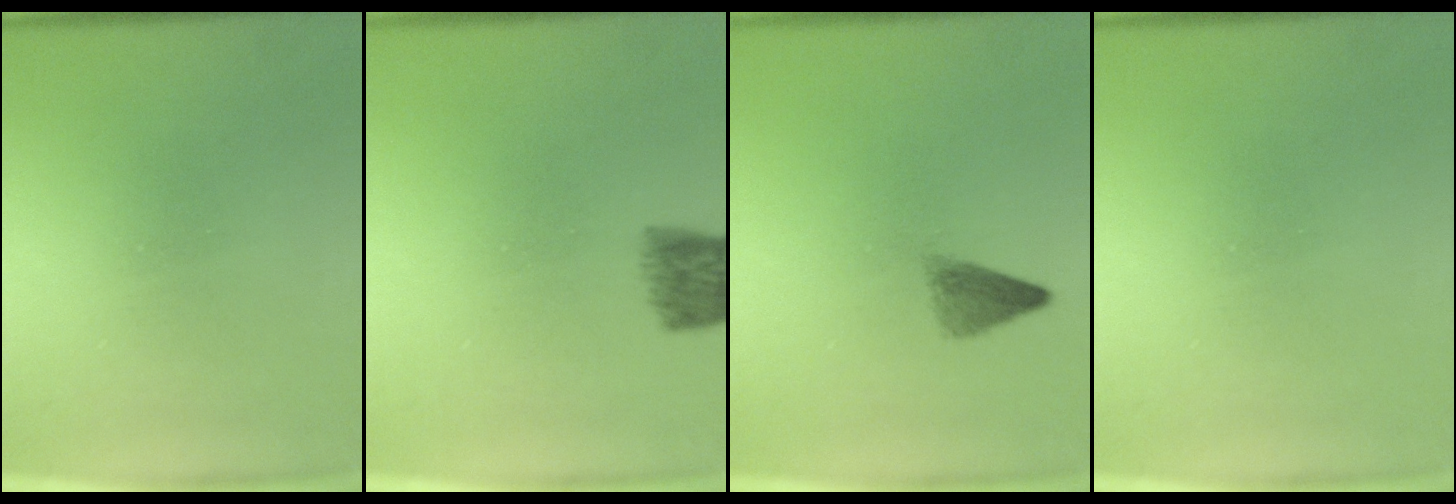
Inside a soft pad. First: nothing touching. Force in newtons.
{"total": 5.5}
{"total": 2.5}
{"total": 0.0}